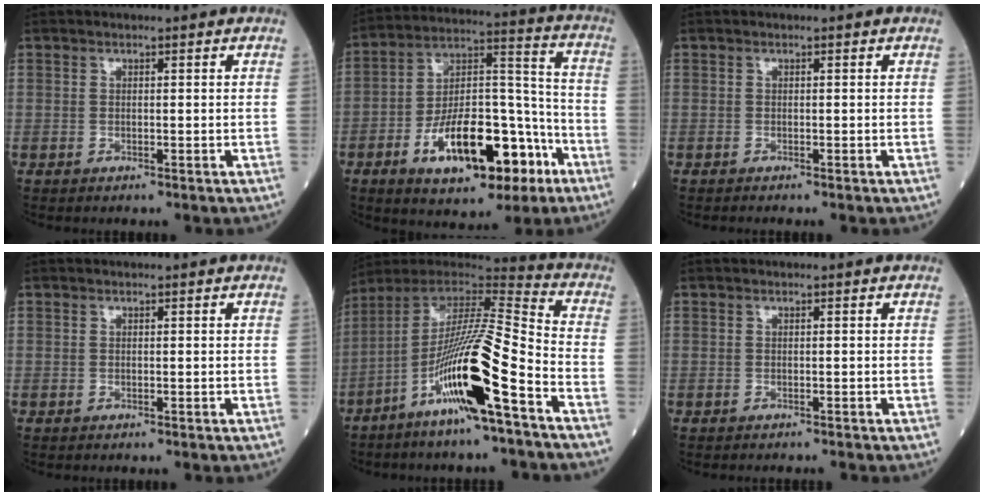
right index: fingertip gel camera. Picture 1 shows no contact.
{"total": 18.8, "force": [-8.4, 7.5, 15.0], "torque": [-0.252, 0.021, -0.127]}
{"total": 0.7, "force": [-0.6, -0.1, 0.2], "torque": [-0.001, 0.001, -0.010]}
{"total": 0.0}
{"total": 17.6, "force": [-8.1, 0.3, 15.6], "torque": [-0.303, -0.021, -0.154]}
{"total": 1.3, "force": [-1.2, -0.2, 0.3], "torque": [-0.001, 0.000, -0.016]}